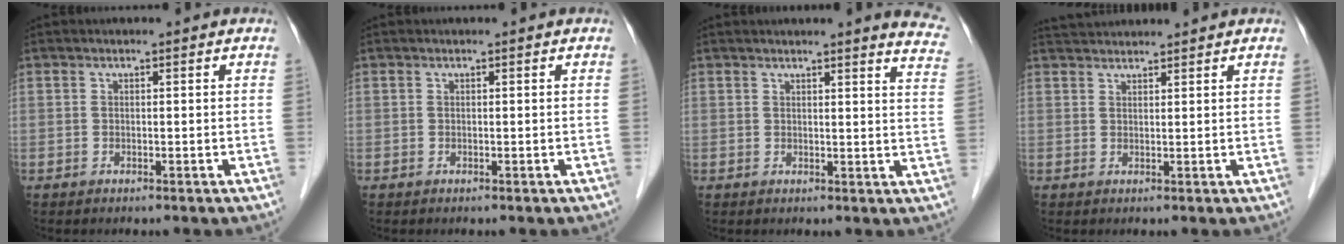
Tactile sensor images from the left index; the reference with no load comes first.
{"total": 0.0}
{"total": 9.1, "force": [8.3, 0.2, 3.7], "torque": [-0.024, -0.045, 0.060]}
{"total": 4.5, "force": [4.4, 0.1, 0.9], "torque": [-0.017, 0.036, 0.075]}